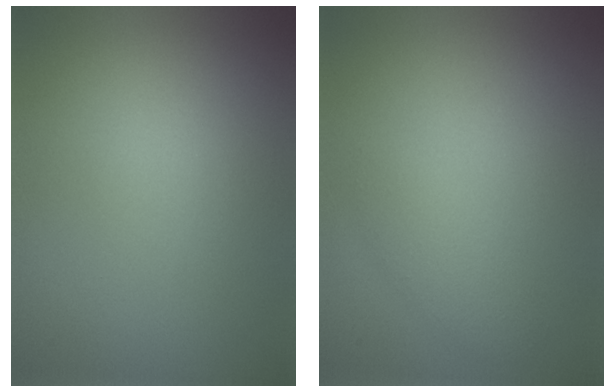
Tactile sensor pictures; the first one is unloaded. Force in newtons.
{"total": 1.6, "press": 1.6, "slide": 0.0}